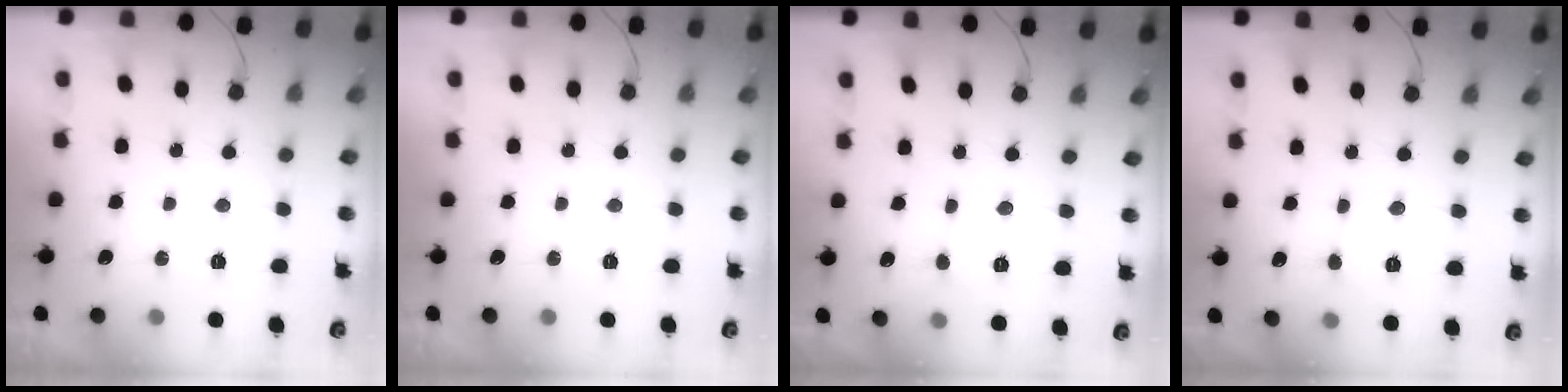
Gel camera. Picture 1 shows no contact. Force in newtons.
{"total": 0.0}
{"total": 1.9, "press": 1.9, "slide": 0.2}
{"total": 1.9, "press": 1.9, "slide": 0.2}